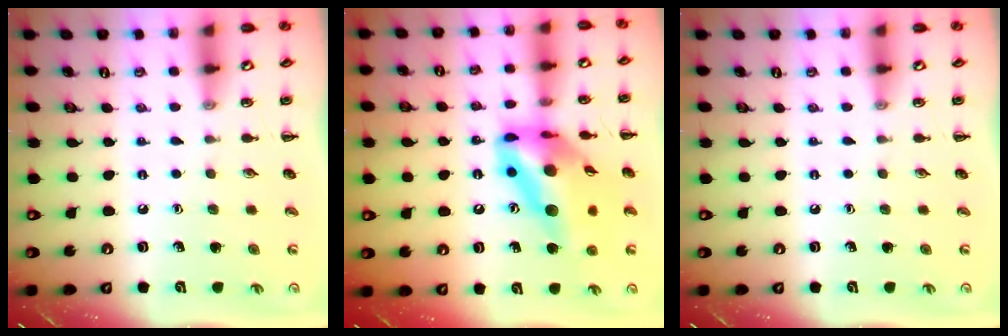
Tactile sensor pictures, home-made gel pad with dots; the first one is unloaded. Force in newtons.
{"total": 17.2, "press": 16.2, "slide": 5.7}
{"total": 0.0}